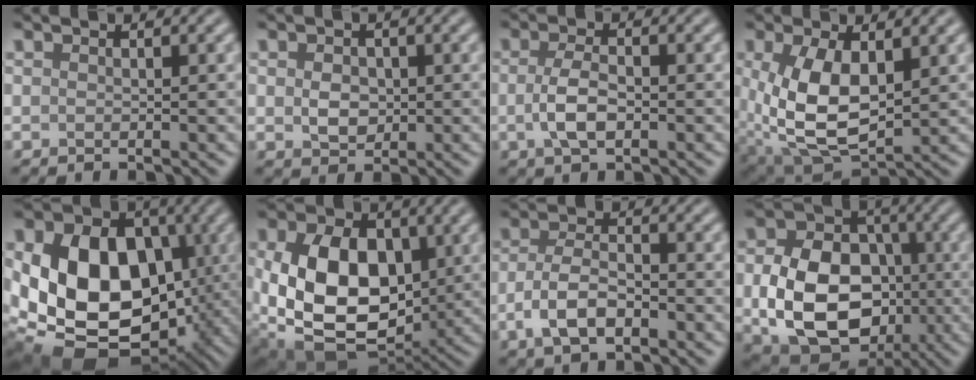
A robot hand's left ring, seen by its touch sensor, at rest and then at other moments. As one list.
[{"total": 2.4, "force": [0.1, 1.8, 1.5], "torque": [-0.028, -0.002, 0.001]}, {"total": 3.2, "force": [-0.6, 1.5, 2.8], "torque": [-0.059, -0.002, -0.013]}, {"total": 8.5, "force": [0.6, 4.6, 7.1], "torque": [-0.160, -0.008, 0.017]}, {"total": 15.4, "force": [-0.7, 11.2, 10.5], "torque": [-0.178, -0.008, -0.020]}, {"total": 12.7, "force": [0.4, 8.9, 9.0], "torque": [-0.181, -0.020, 0.015]}, {"total": 4.5, "force": [-1.8, 2.2, 3.5], "torque": [-0.068, 0.002, -0.040]}, {"total": 11.6, "force": [-1.7, 8.6, 7.6], "torque": [-0.138, -0.017, -0.032]}]